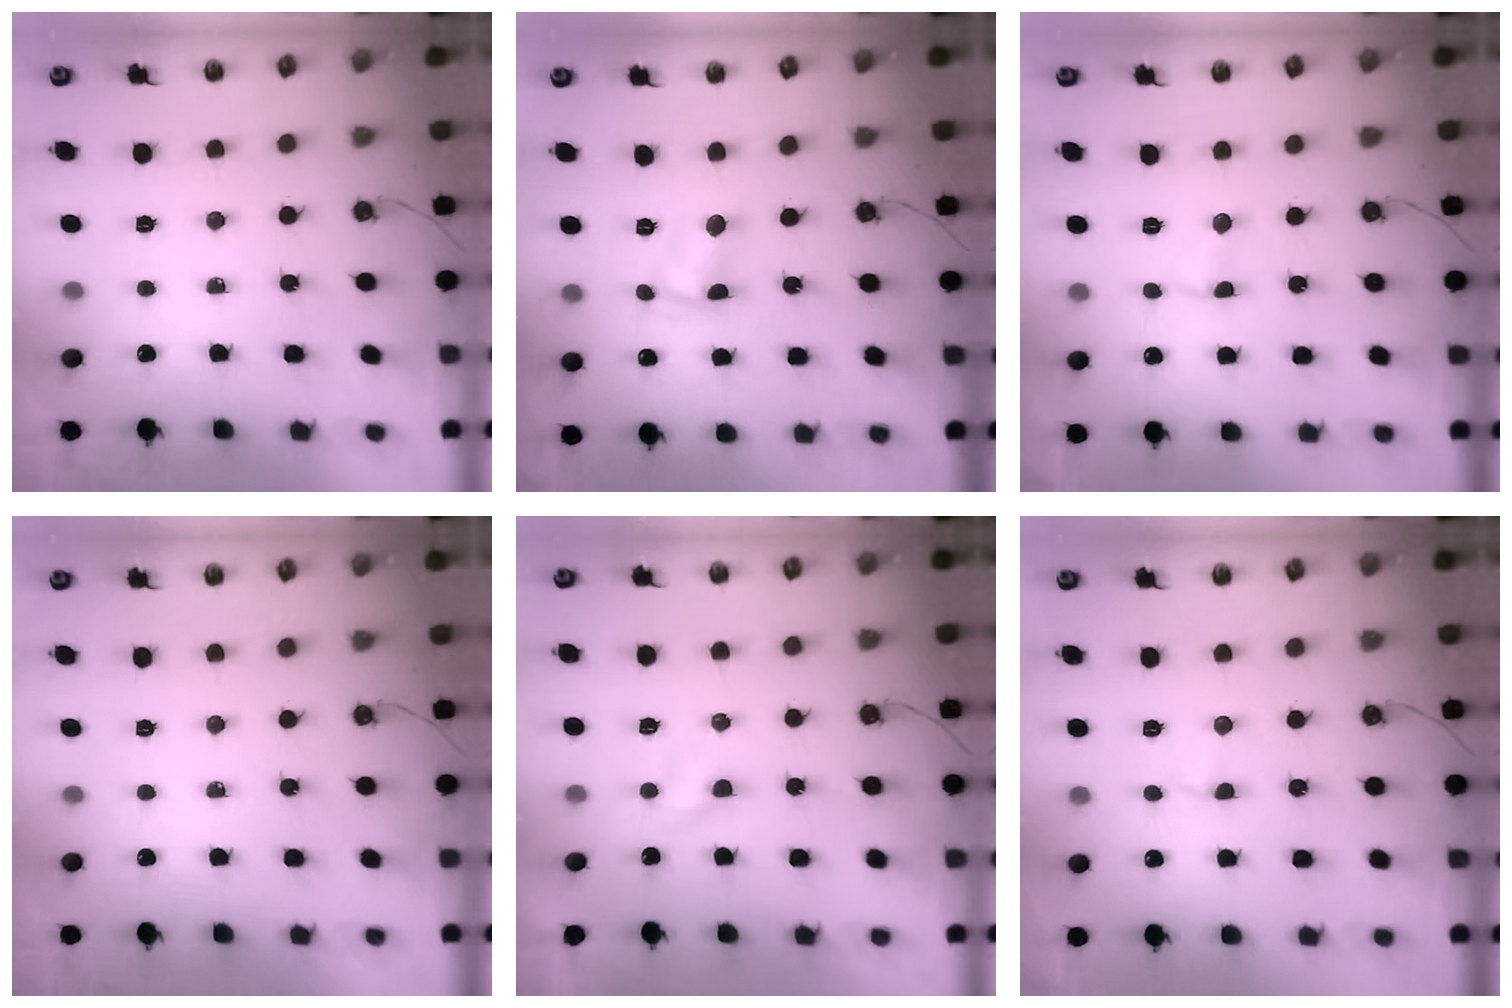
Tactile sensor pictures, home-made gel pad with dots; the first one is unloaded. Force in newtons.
{"total": 3.5, "press": 3.5, "slide": 0.3}
{"total": 3.5, "press": 3.4, "slide": 0.7}
{"total": 0.0}
{"total": 2.8, "press": 2.8, "slide": 0.3}
{"total": 2.9, "press": 2.8, "slide": 0.6}